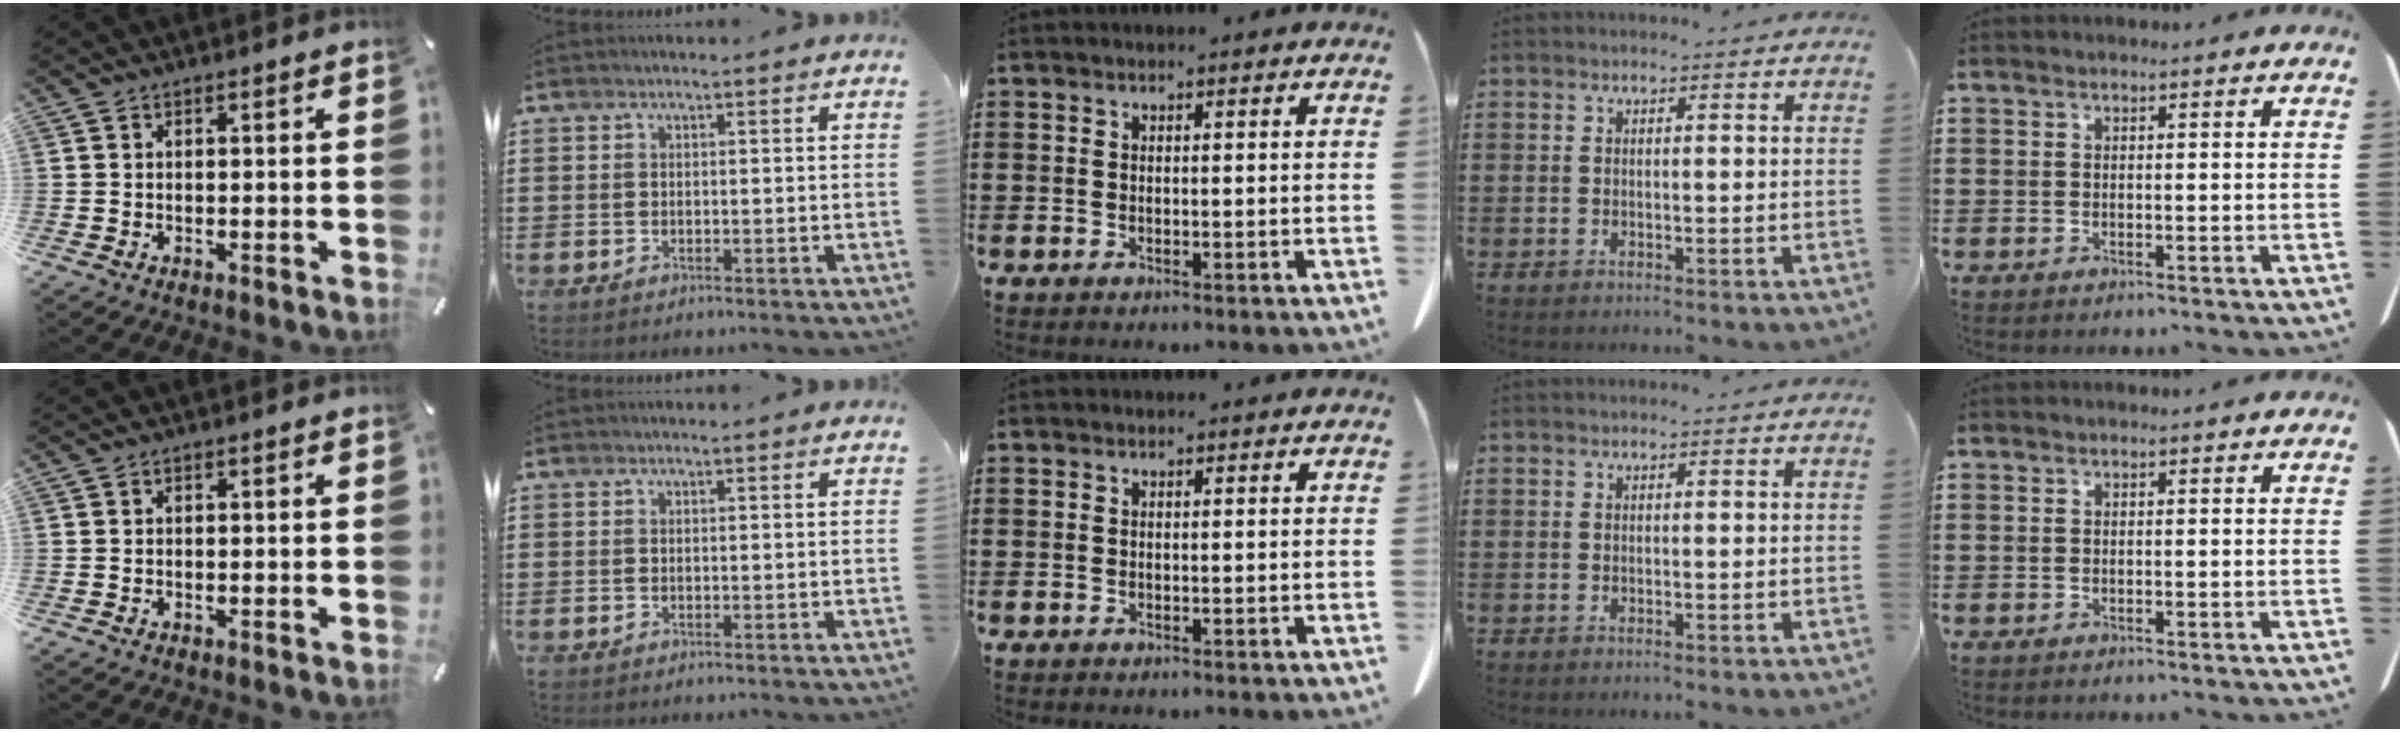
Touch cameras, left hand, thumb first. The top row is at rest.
{}